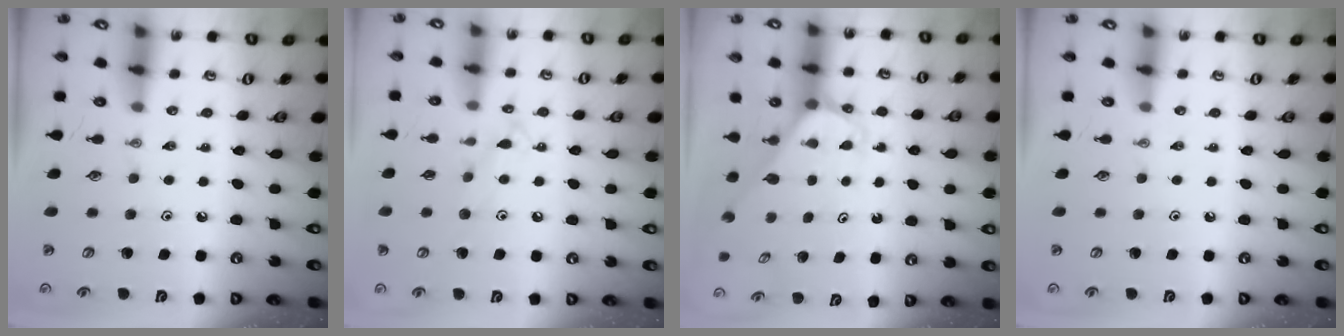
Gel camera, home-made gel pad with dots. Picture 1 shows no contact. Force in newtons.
{"total": 8.8, "press": 8.8, "slide": 0.6}
{"total": 2.4, "press": 2.4, "slide": 0.2}
{"total": 0.0}